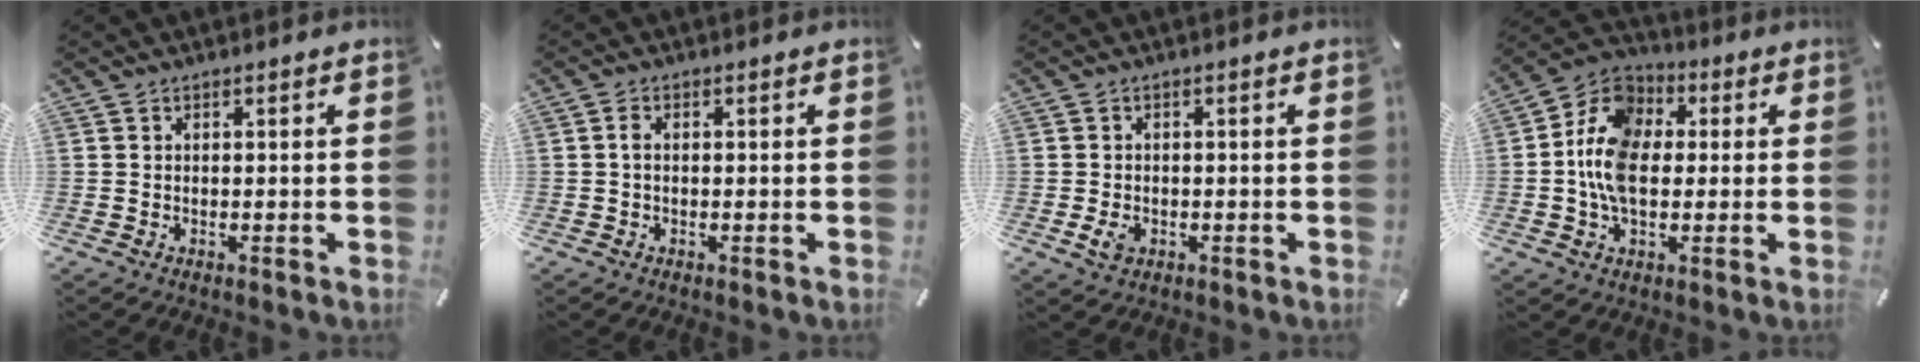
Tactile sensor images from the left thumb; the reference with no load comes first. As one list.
[{"total": 1.5, "force": [0.0, 0.8, 1.2], "torque": [-0.025, 0.003, -0.001]}, {"total": 3.0, "force": [-0.9, 2.2, 1.9], "torque": [-0.047, -0.001, -0.018]}, {"total": 12.5, "force": [-1.0, 9.2, 8.4], "torque": [-0.197, 0.019, -0.021]}]